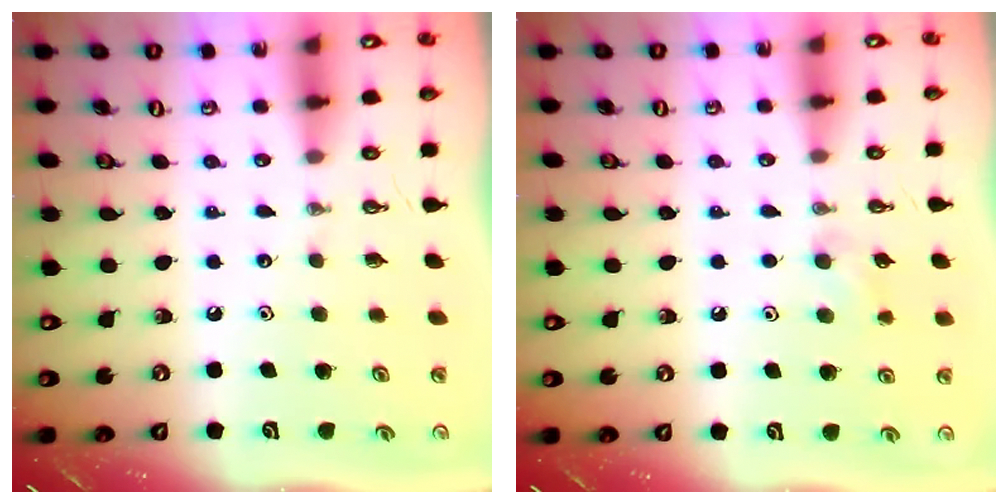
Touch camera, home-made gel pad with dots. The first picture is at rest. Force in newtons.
{"total": 7.2, "press": 6.3, "slide": 3.6}